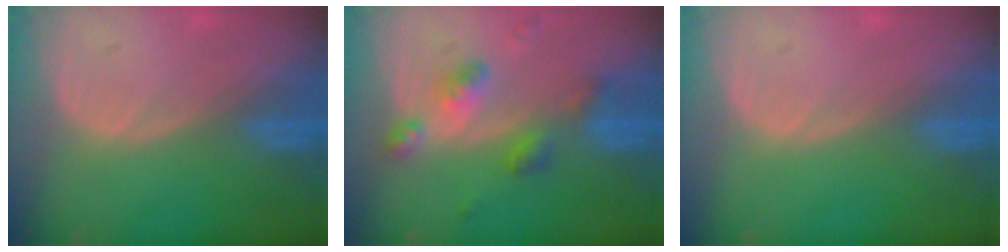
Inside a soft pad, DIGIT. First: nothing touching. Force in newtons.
{"total": 6.2, "press": 5.5, "slide": 3.0}
{"total": 0.0}